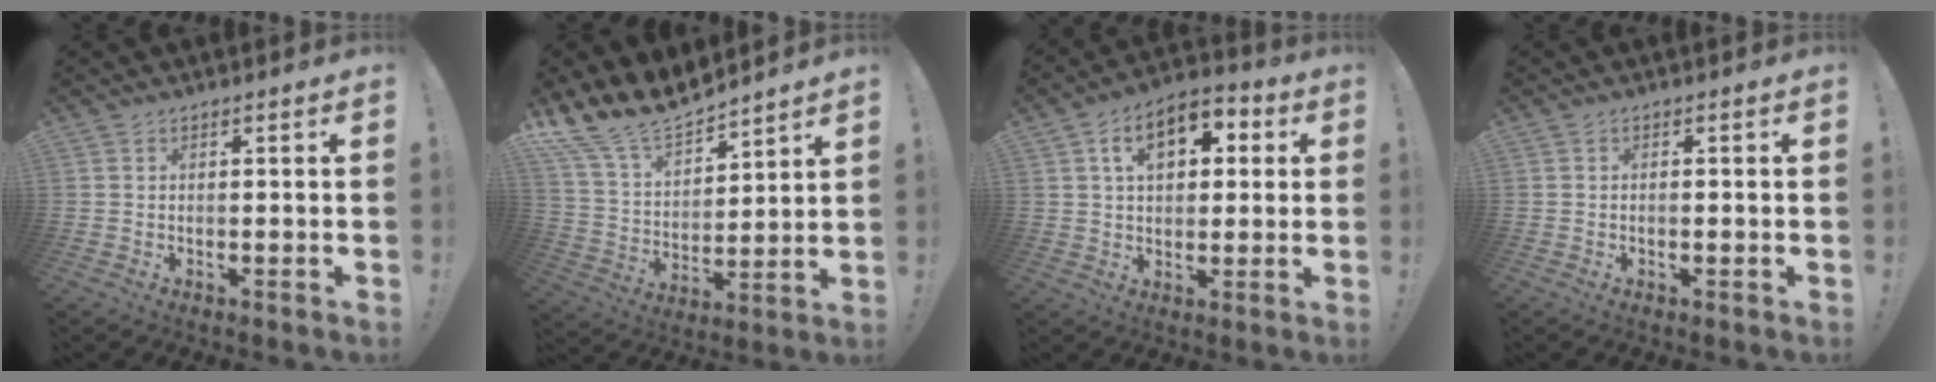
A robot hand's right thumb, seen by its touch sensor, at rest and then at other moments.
{"total": 15.5, "force": [13.8, 5.4, 4.5], "torque": [-0.115, -0.111, 0.258]}
{"total": 11.9, "force": [4.1, 7.8, 8.0], "torque": [-0.118, -0.001, 0.072]}
{"total": 0.7, "force": [-0.5, 0.2, 0.5], "torque": [-0.016, 0.003, -0.007]}